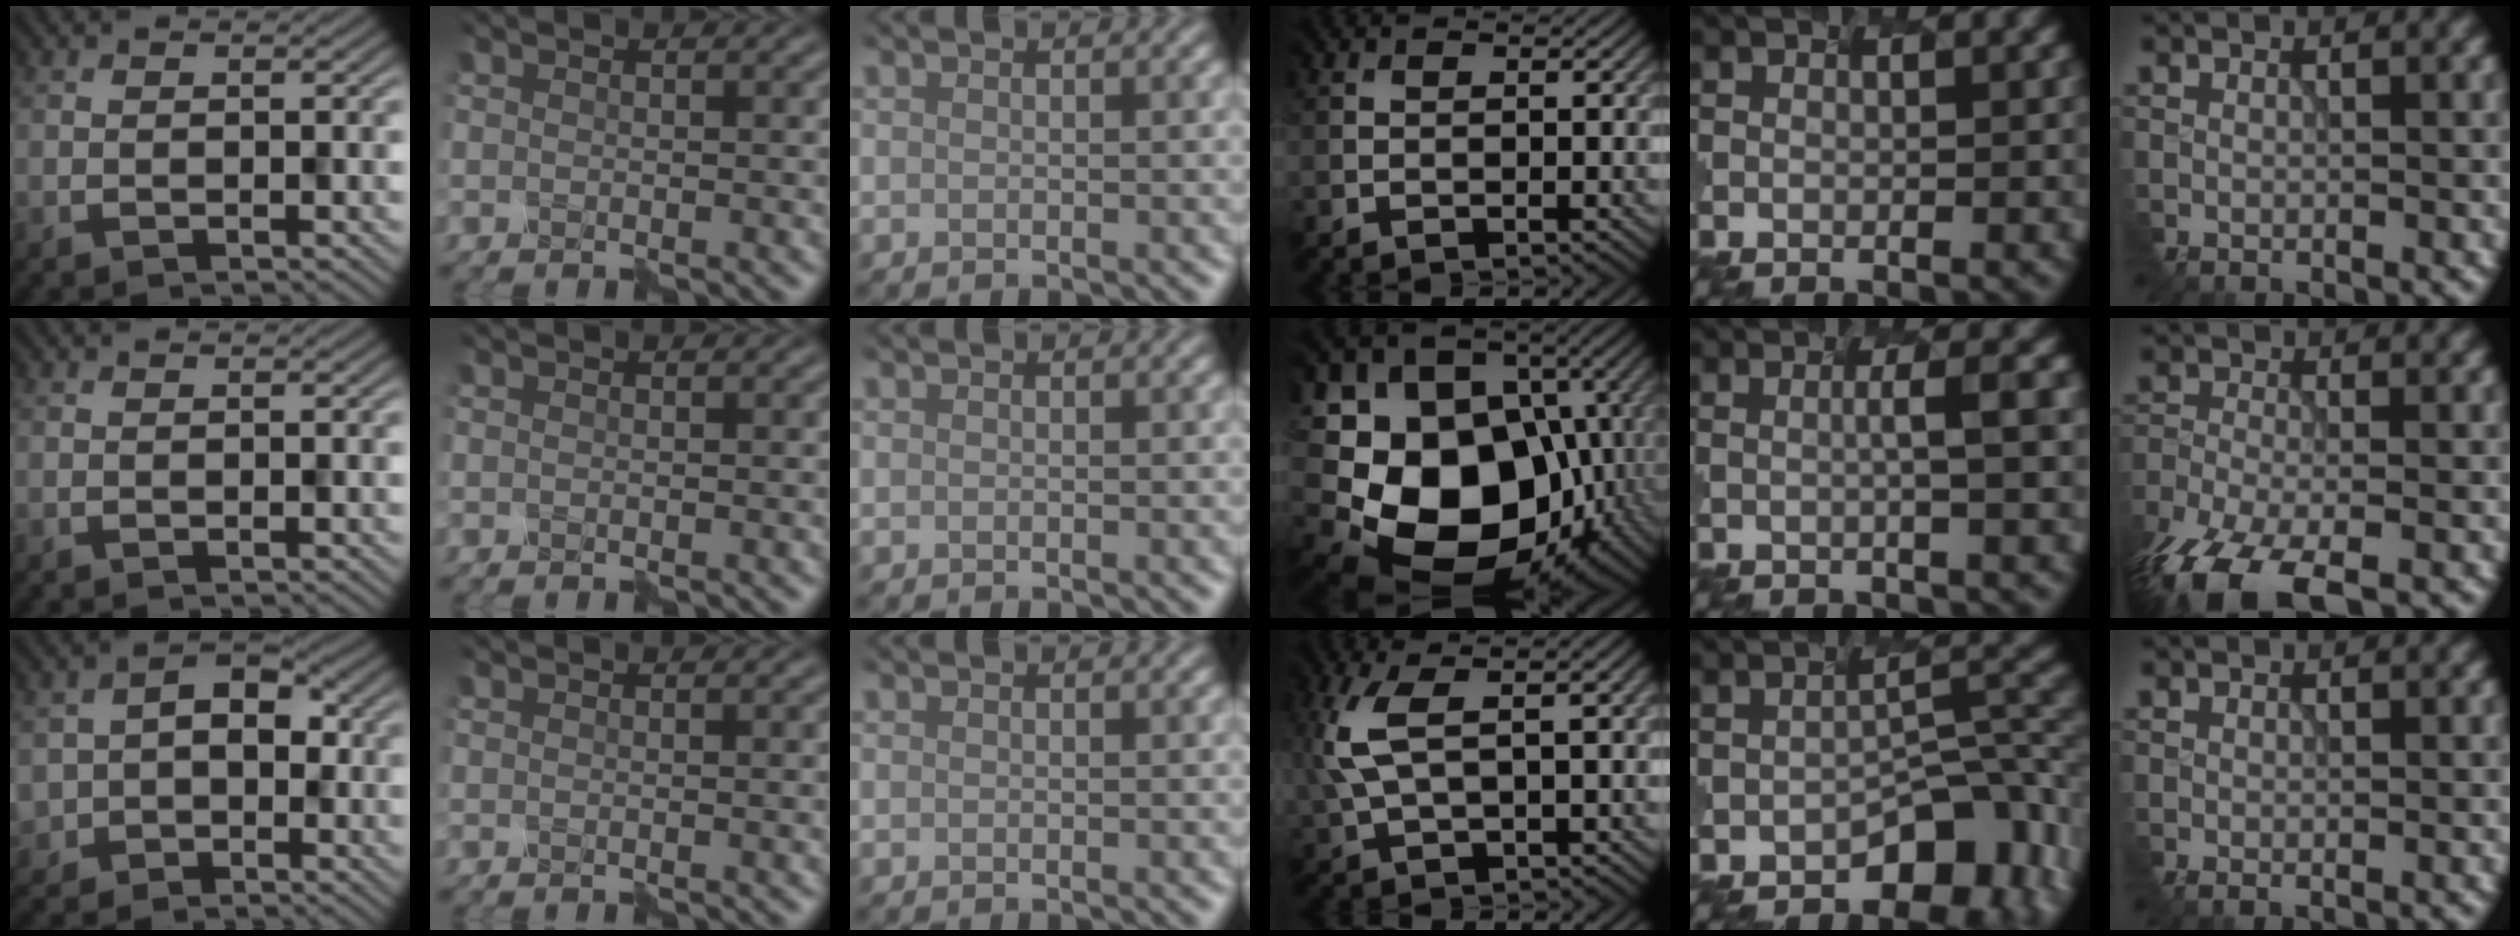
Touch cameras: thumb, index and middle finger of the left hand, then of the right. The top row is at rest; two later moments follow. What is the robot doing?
{"motion": "disassemble", "object": "velcro strap"}